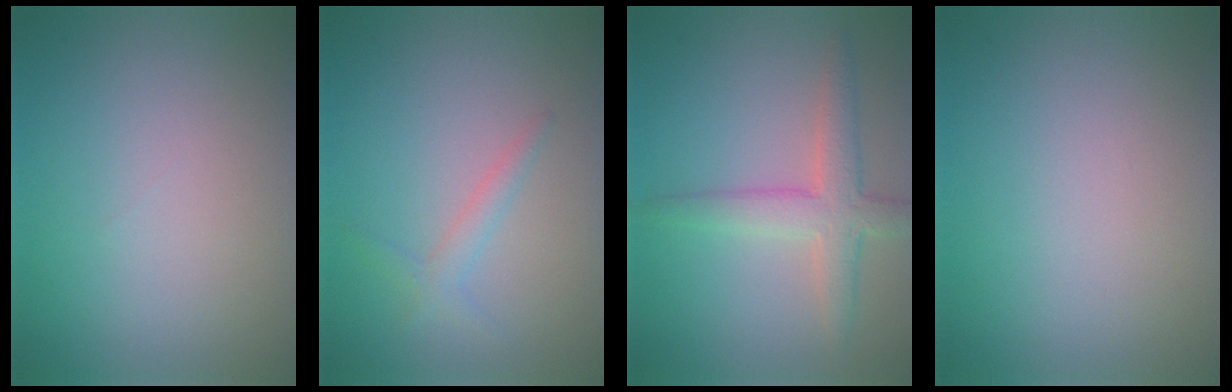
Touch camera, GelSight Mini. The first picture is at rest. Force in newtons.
{"total": 1.5, "press": 1.5, "slide": 0.1}
{"total": 3.7, "press": 3.7, "slide": 0.2}
{"total": 0.0}